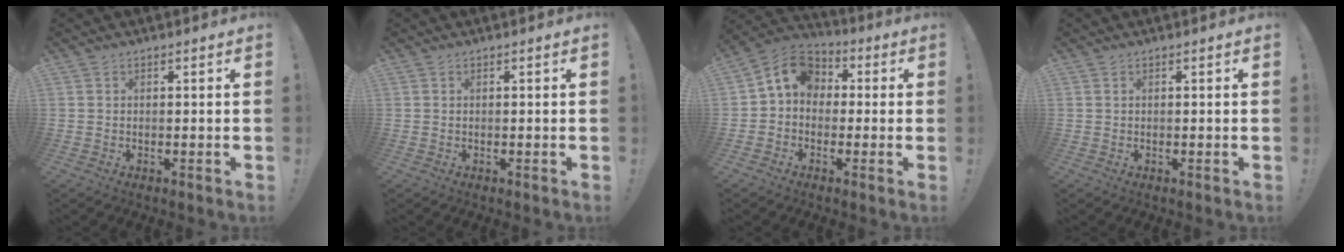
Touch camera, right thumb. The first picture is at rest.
{"total": 0.0}
{"total": 9.1, "force": [1.3, 7.6, 4.9], "torque": [-0.074, 0.010, 0.032]}
{"total": 0.0}